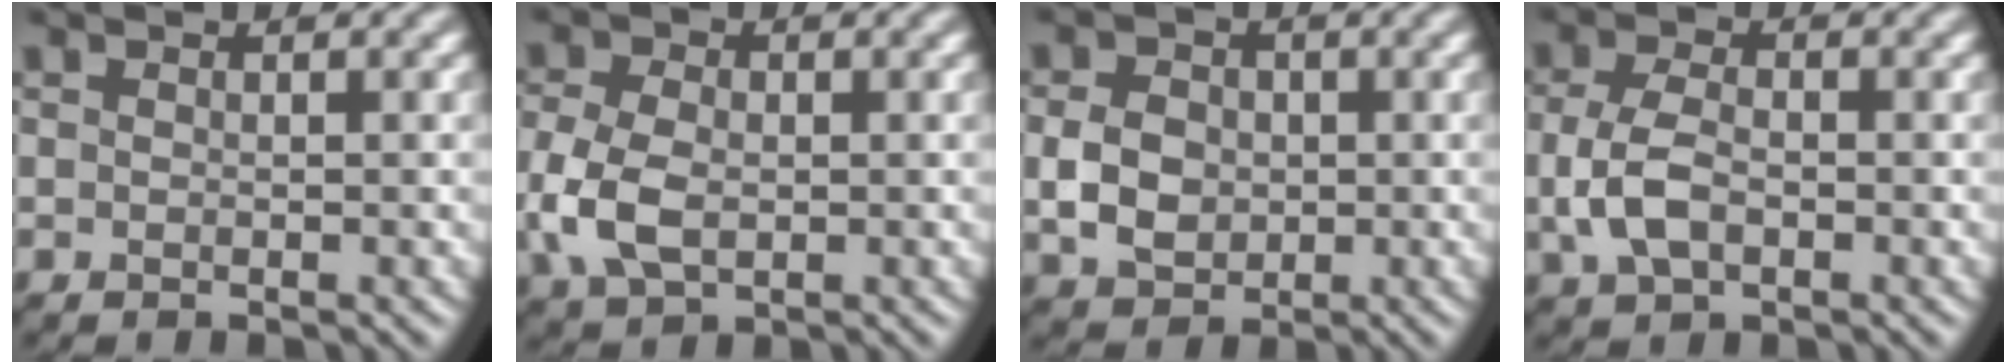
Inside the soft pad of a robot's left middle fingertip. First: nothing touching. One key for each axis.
{"total": 5.4, "fx": -0.9, "fy": 3.7, "fz": 3.9, "tx": -0.102, "ty": -0.004, "tz": -0.020}
{"total": 4.0, "fx": -0.1, "fy": 3.3, "fz": 2.3, "tx": -0.049, "ty": 0.000, "tz": -0.004}
{"total": 3.9, "fx": -0.7, "fy": 2.4, "fz": 2.9, "tx": -0.068, "ty": -0.001, "tz": -0.015}